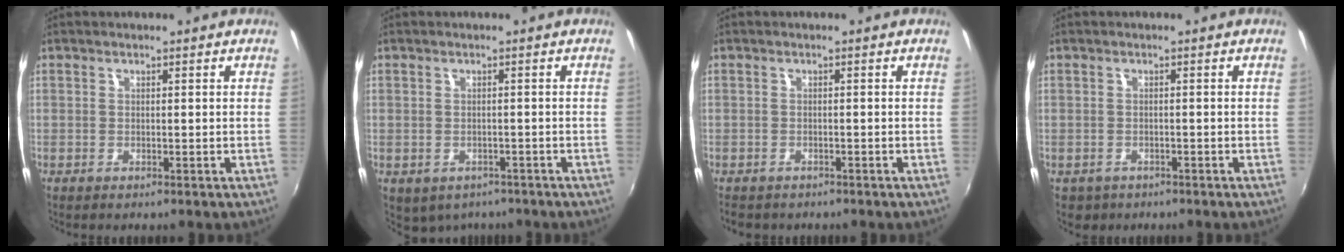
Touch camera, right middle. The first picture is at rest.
{"total": 4.7, "force": [-2.8, 3.3, 1.7], "torque": [-0.042, -0.016, -0.030]}
{"total": 2.8, "force": [-2.3, 1.4, 0.7], "torque": [-0.021, -0.012, -0.034]}
{"total": 3.3, "force": [-1.9, 2.5, 1.2], "torque": [-0.030, -0.010, -0.024]}